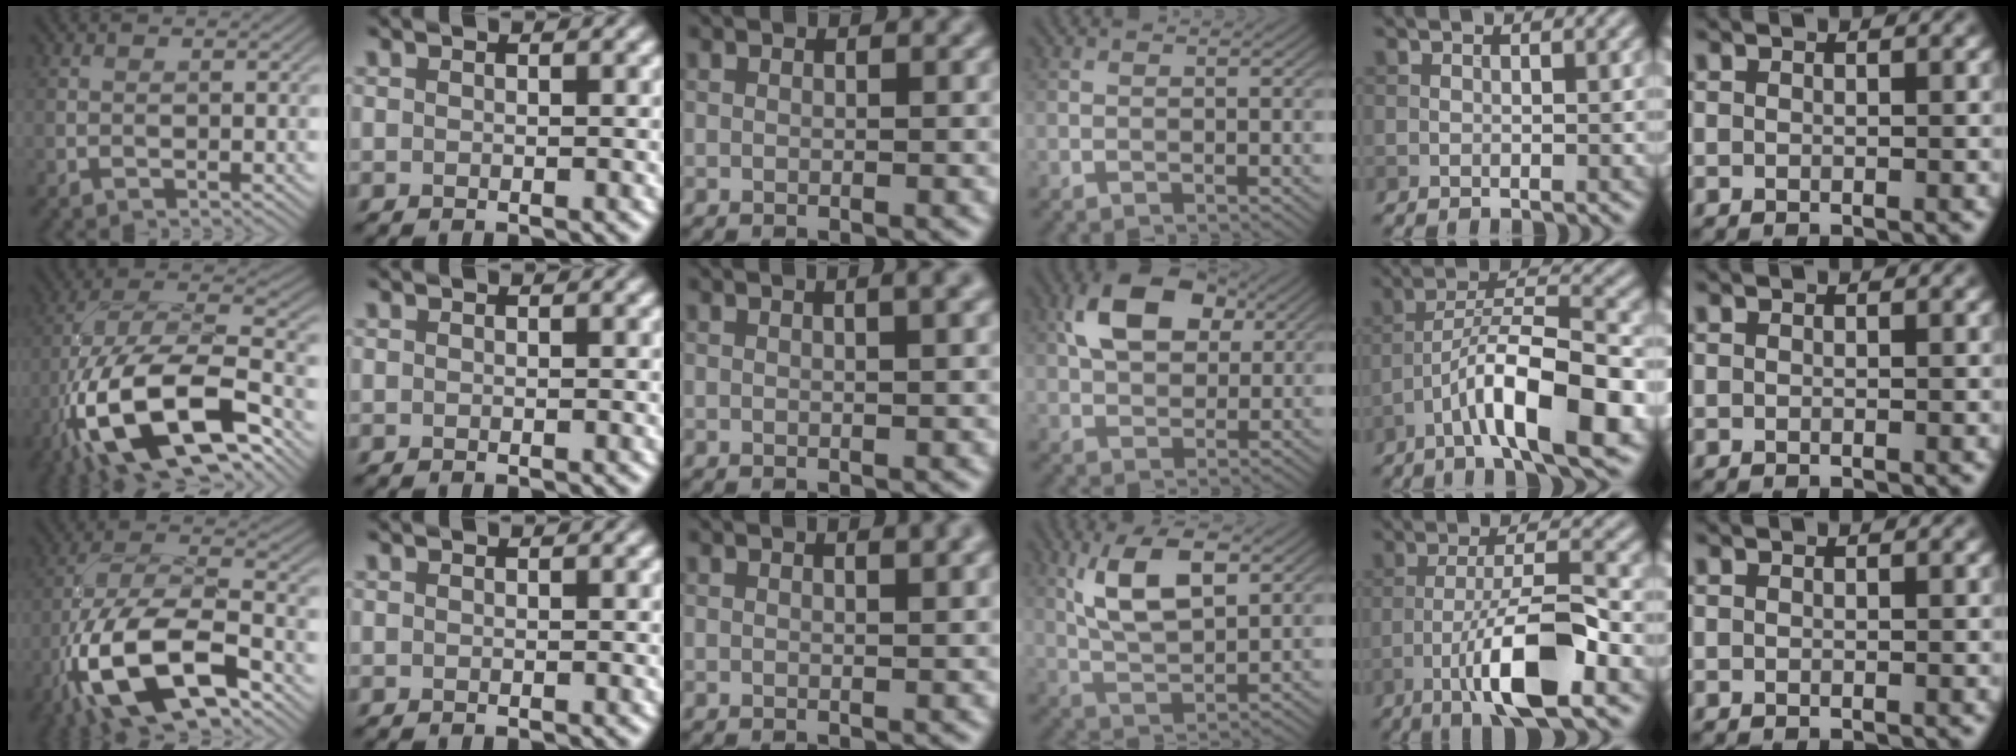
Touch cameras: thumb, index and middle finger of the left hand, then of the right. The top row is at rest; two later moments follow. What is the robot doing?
{"motion": "unscrew", "object": "medicine bottle"}